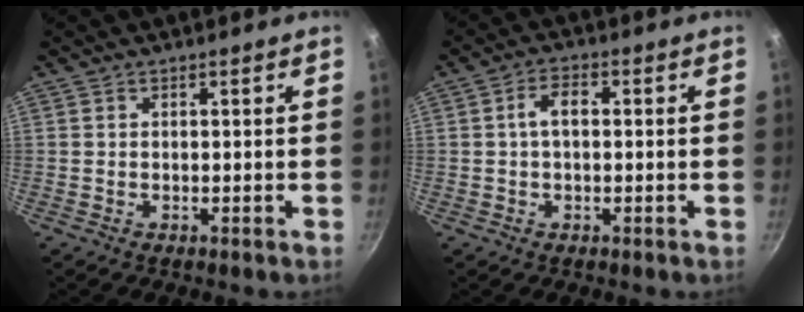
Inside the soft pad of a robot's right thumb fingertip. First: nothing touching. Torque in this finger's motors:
{"motor_torque": [0.55, 1.47, 0.83, -0.32, 0.01]}